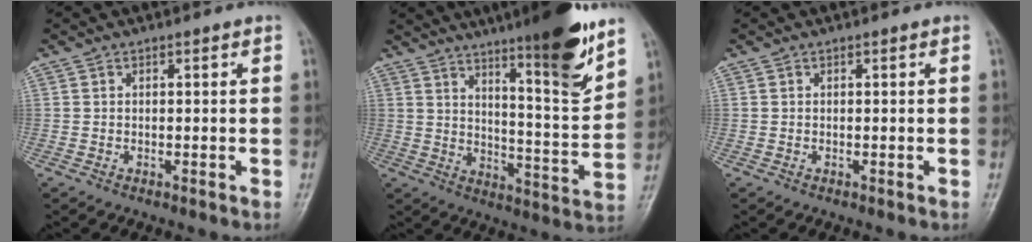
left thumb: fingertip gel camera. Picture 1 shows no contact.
{"total": 17.0, "force": [11.5, 2.0, 12.3], "torque": [-0.160, -0.074, 0.179]}
{"total": 0.0}